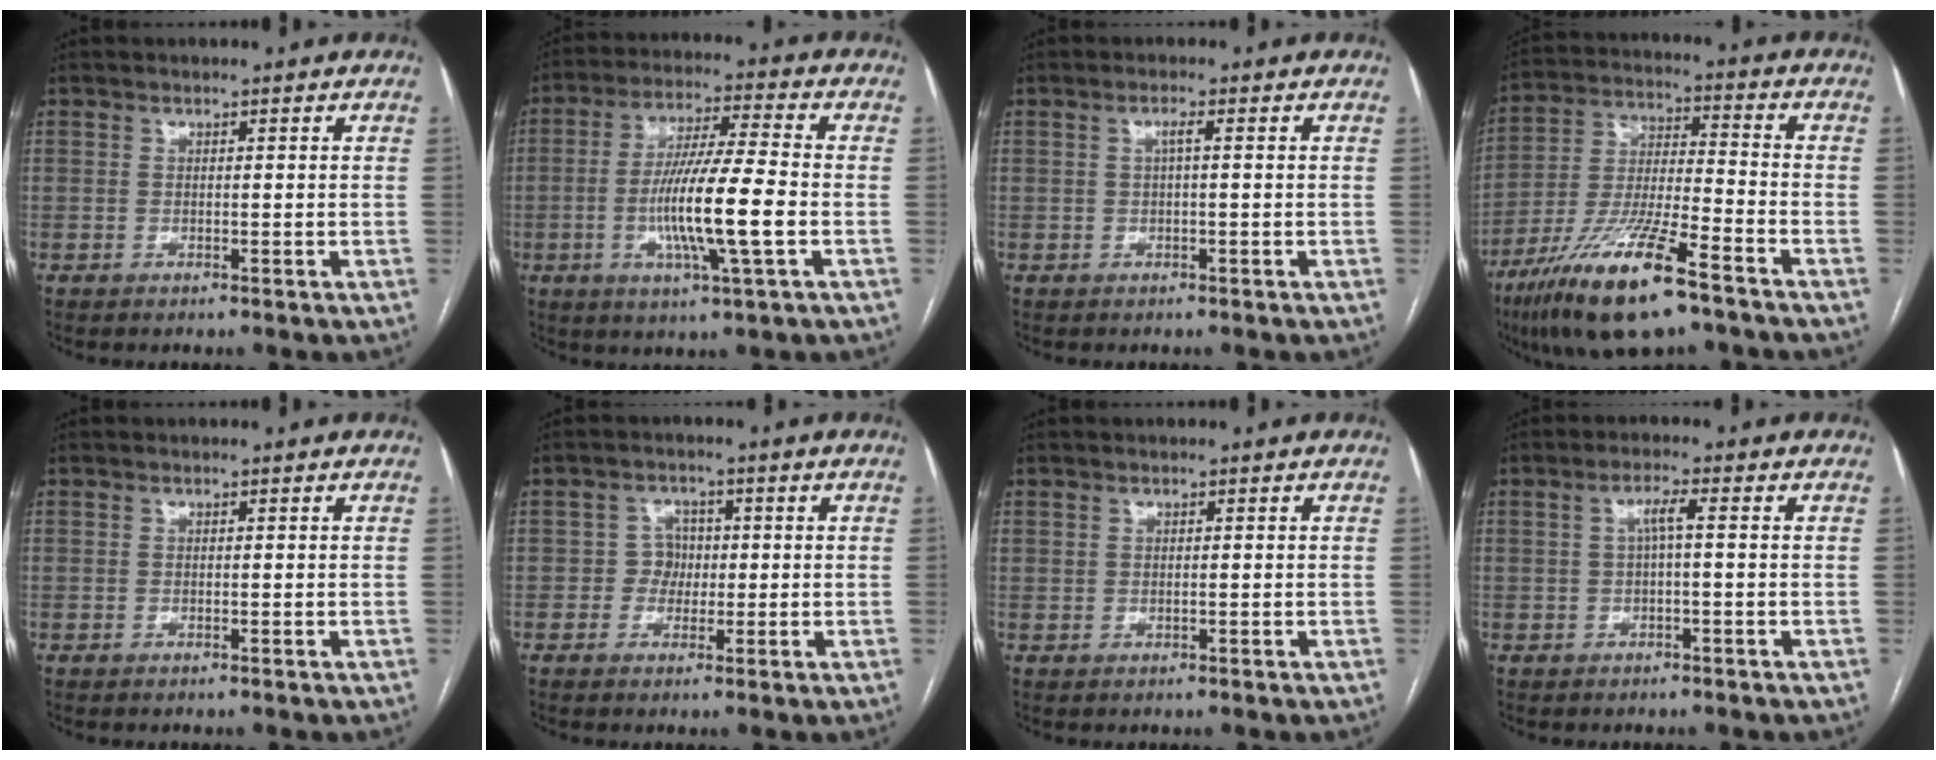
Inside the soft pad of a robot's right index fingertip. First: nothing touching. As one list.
[{"total": 12.3, "force": [-2.7, 0.3, 12.0], "torque": [-0.225, -0.008, -0.055]}, {"total": 1.4, "force": [0.2, 0.0, 1.4], "torque": [-0.025, 0.004, 0.003]}, {"total": 16.9, "force": [-10.7, 2.4, 12.9], "torque": [-0.265, -0.031, -0.194]}, {"total": 0.0}, {"total": 3.0, "force": [-0.2, 2.9, 0.8], "torque": [-0.001, 0.011, -0.005]}, {"total": 0.0}, {"total": 2.7, "force": [0.2, 0.2, 2.6], "torque": [-0.047, 0.009, 0.005]}]